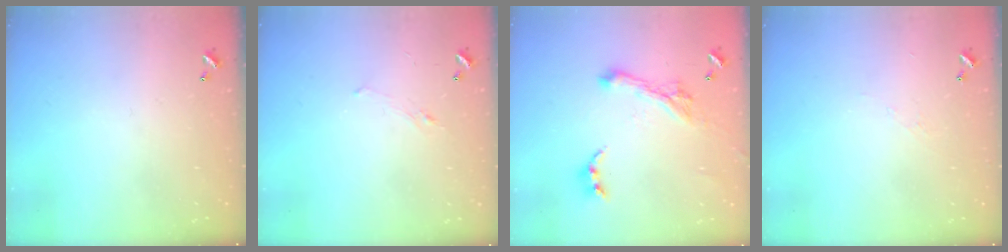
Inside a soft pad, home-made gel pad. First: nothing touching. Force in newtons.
{"total": 1.0, "press": 0.9, "slide": 0.6}
{"total": 3.2, "press": 3.0, "slide": 1.3}
{"total": 4.6, "press": 4.6, "slide": 0.5}